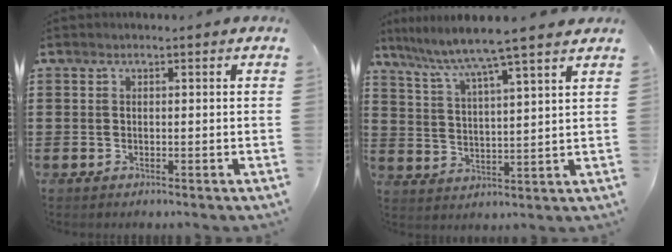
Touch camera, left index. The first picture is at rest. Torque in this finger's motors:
{"motor_torque": [1.17, -0.97, 0.64, 0.21]}